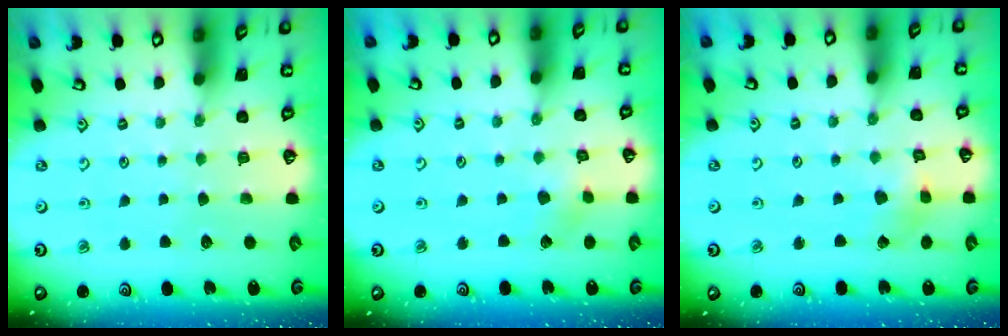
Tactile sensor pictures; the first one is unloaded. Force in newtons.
{"total": 3.2, "press": 3.2, "slide": 0.4}
{"total": 3.0, "press": 3.0, "slide": 0.2}